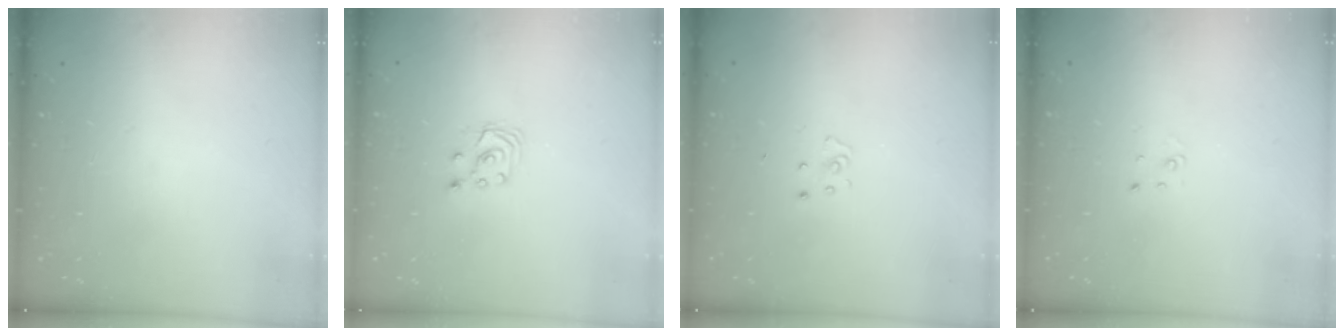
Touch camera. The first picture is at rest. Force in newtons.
{"total": 2.6, "press": 2.6, "slide": 0.3}
{"total": 2.6, "press": 2.6, "slide": 0.2}
{"total": 2.0, "press": 2.0, "slide": 0.2}